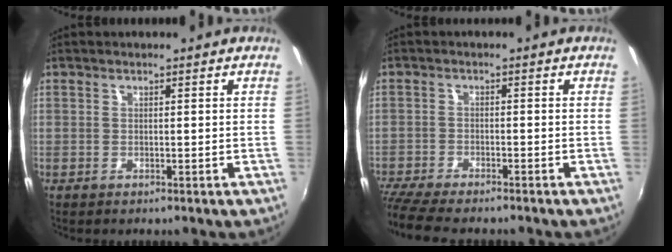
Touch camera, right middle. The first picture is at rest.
{"total": 9.0, "force": [-7.9, 1.2, 4.1], "torque": [-0.112, -0.040, -0.139]}